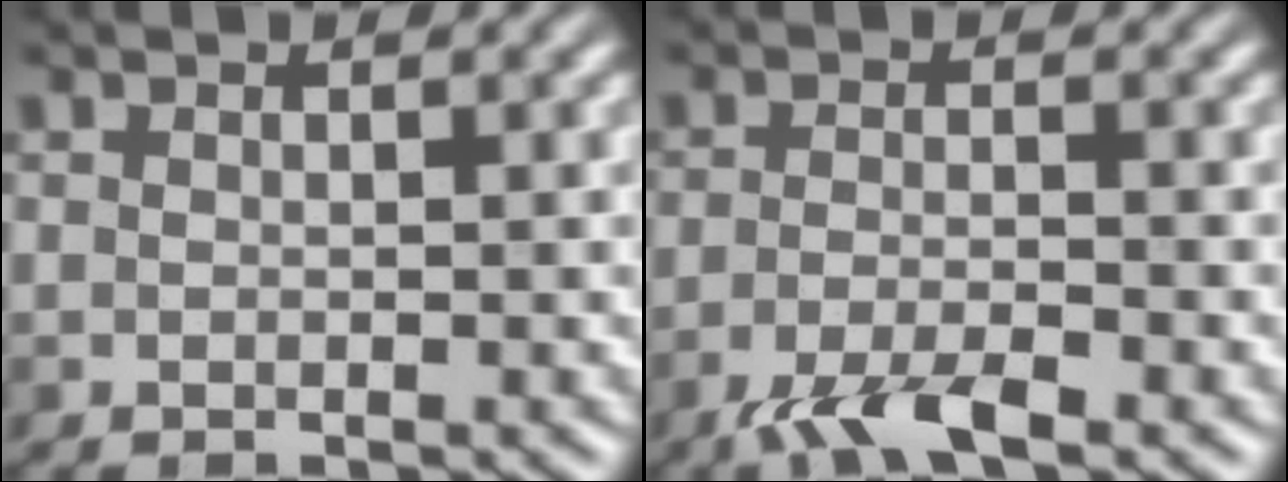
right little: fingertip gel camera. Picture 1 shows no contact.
{"total": 4.1, "force": [-2.7, 0.9, 2.9], "torque": [-0.061, -0.006, -0.056]}